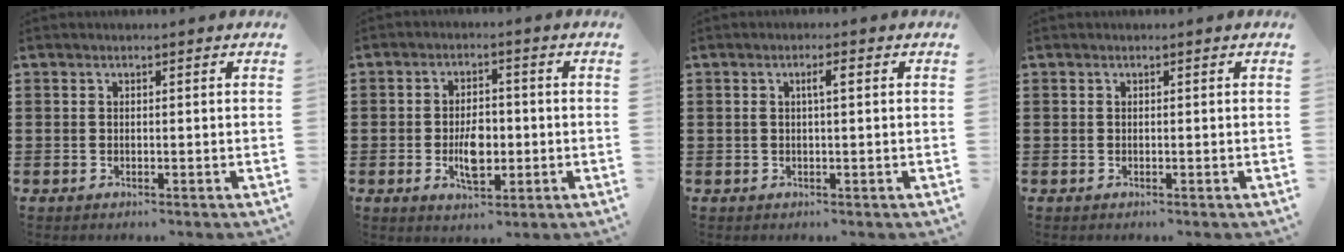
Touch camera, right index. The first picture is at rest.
{"total": 5.6, "force": [-1.1, 2.8, 4.7], "torque": [-0.074, -0.004, -0.022]}
{"total": 2.1, "force": [0.4, 0.3, 2.0], "torque": [-0.039, 0.003, 0.004]}
{"total": 0.0}